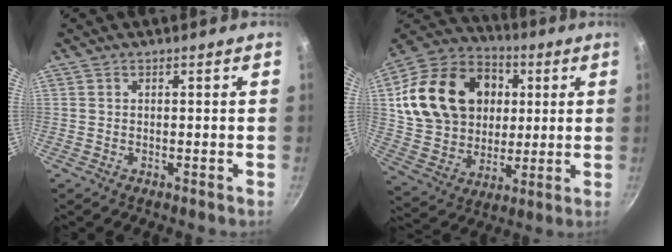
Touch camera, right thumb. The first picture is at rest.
{"total": 24.6, "force": [5.1, 19.0, 14.8], "torque": [-0.234, 0.009, 0.097]}